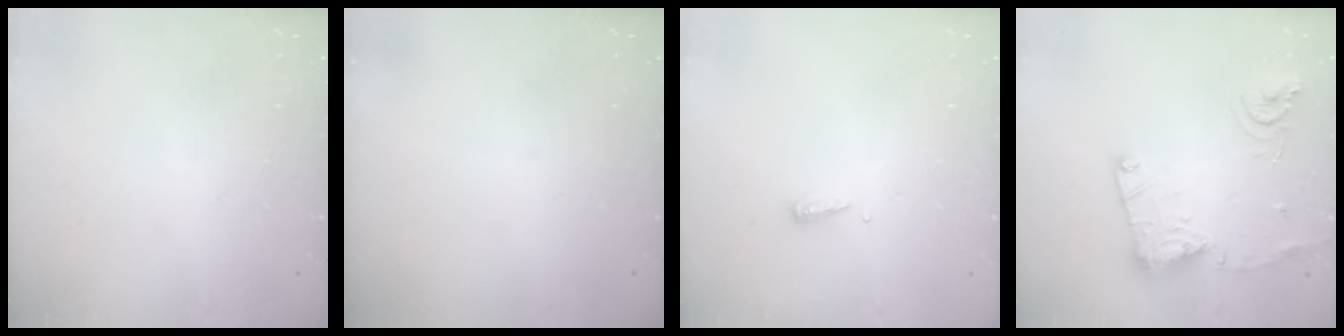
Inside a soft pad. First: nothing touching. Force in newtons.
{"total": 0.0}
{"total": 5.3, "press": 5.3, "slide": 0.5}
{"total": 16.1, "press": 16.1, "slide": 1.6}